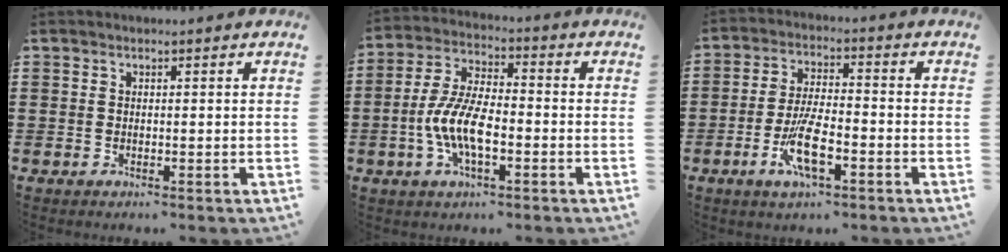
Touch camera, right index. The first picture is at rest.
{"total": 8.8, "force": [-2.7, 3.3, 7.7], "torque": [-0.179, -0.010, -0.056]}
{"total": 8.2, "force": [-3.5, 2.4, 7.0], "torque": [-0.151, -0.010, -0.066]}